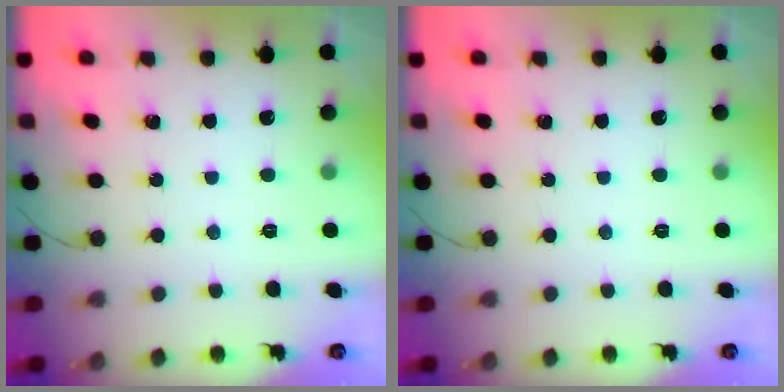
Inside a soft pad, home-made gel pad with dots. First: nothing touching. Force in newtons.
{"total": 0.0}